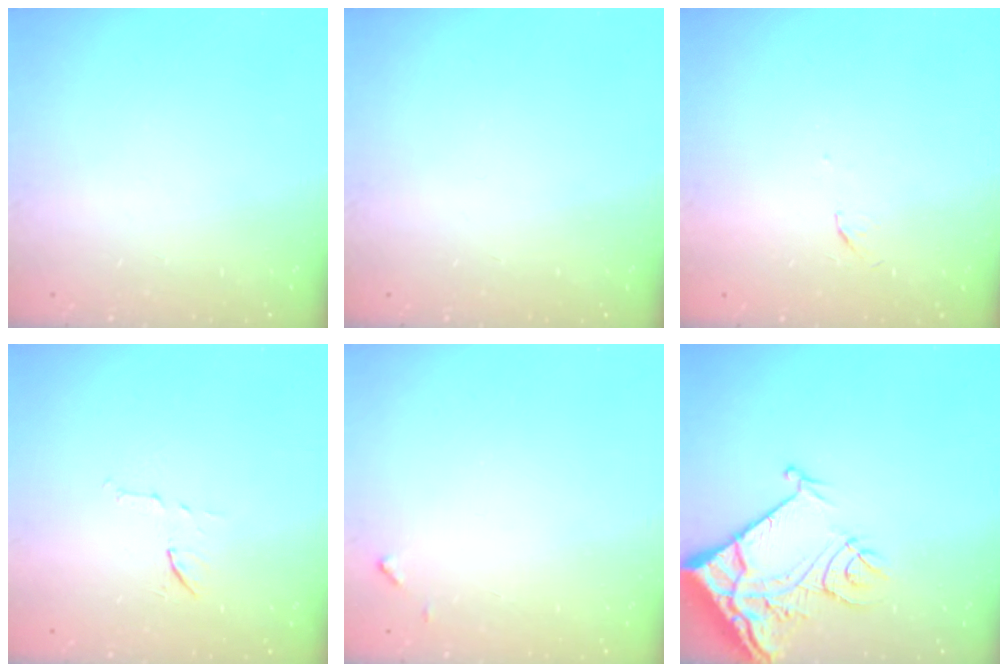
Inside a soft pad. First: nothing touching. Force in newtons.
{"total": 0.0}
{"total": 3.2, "press": 3.2, "slide": 0.4}
{"total": 6.1, "press": 5.9, "slide": 1.5}
{"total": 4.6, "press": 4.6, "slide": 0.3}
{"total": 13.6, "press": 13.5, "slide": 1.7}